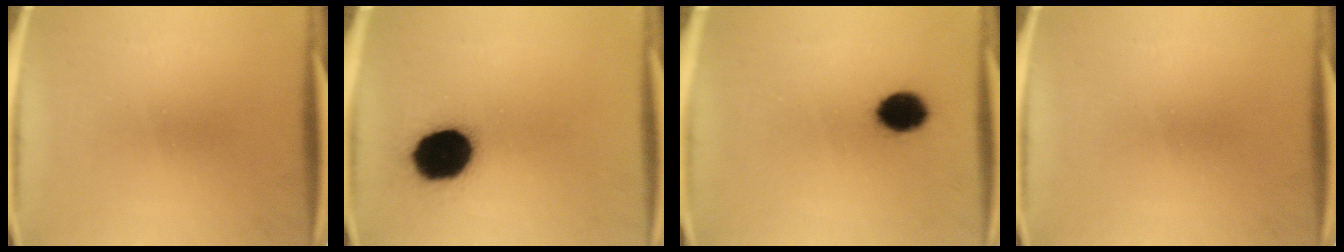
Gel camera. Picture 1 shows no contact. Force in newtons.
{"total": 16.9}
{"total": 8.2}
{"total": 0.0}